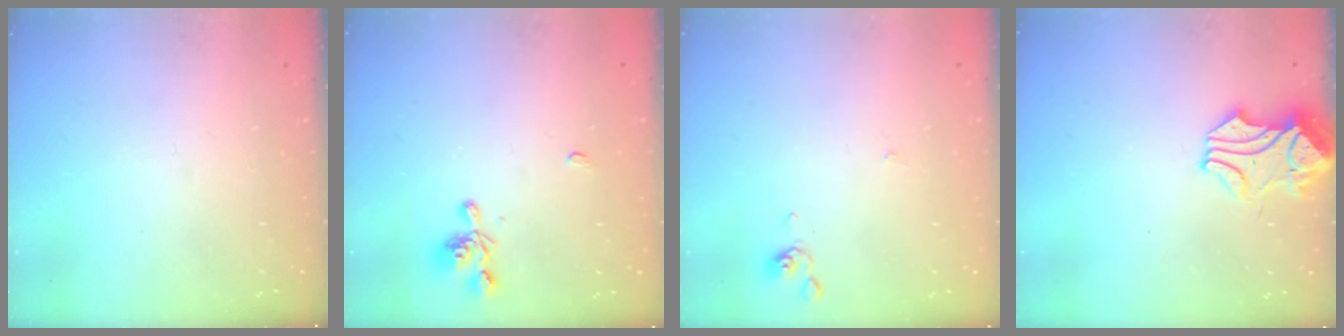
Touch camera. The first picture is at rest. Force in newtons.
{"total": 2.6, "press": 2.5, "slide": 0.4}
{"total": 1.0, "press": 1.0, "slide": 0.2}
{"total": 1.0, "press": 0.6, "slide": 0.8}